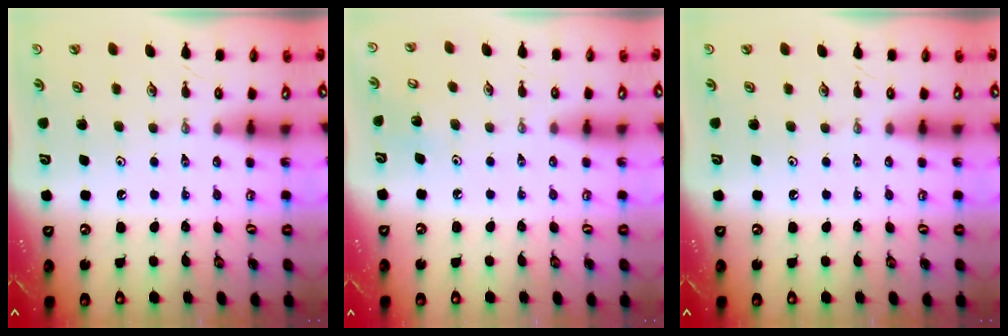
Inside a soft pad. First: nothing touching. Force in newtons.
{"total": 4.4, "press": 4.3, "slide": 0.4}
{"total": 0.0}